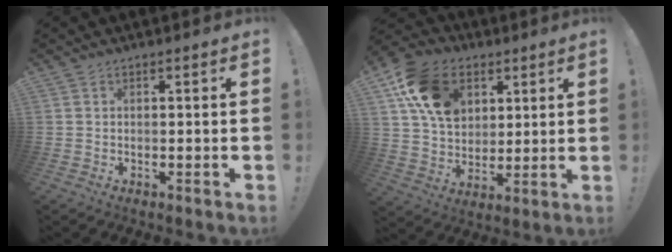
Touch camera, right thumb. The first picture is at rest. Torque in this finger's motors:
{"motor_torque": [-0.02, 0.81, 0.62, -0.18, 0.25]}